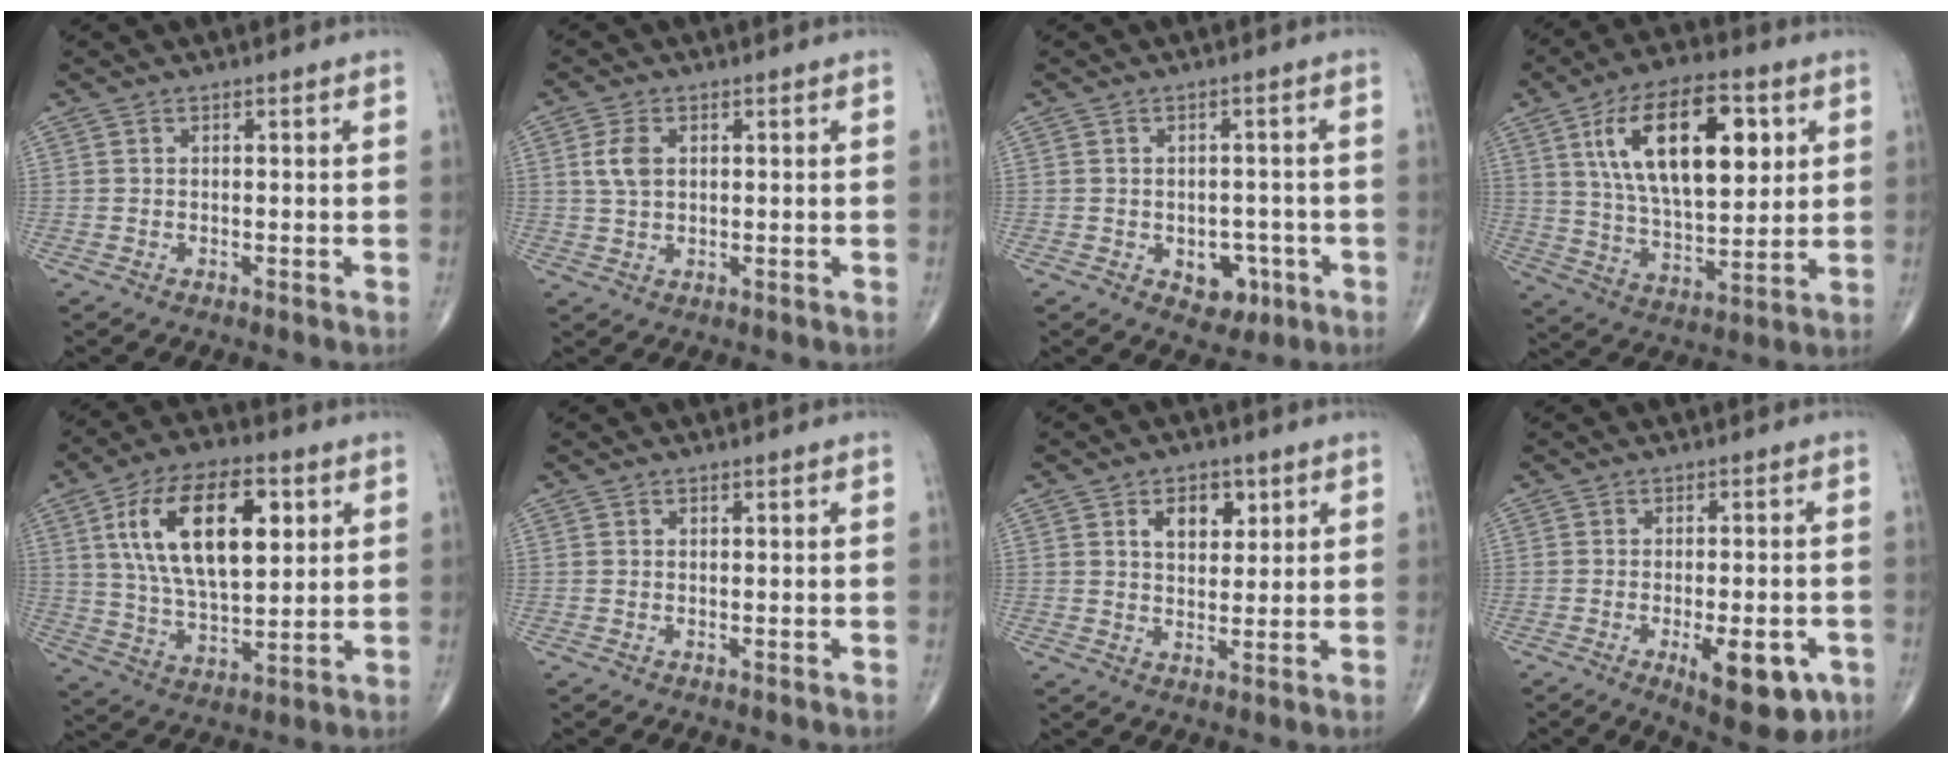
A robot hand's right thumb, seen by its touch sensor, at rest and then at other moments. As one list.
[{"total": 4.1, "force": [1.1, 2.5, 3.1], "torque": [-0.065, 0.000, 0.022]}, {"total": 5.4, "force": [-2.0, 3.9, 3.2], "torque": [-0.015, 0.013, -0.018]}, {"total": 21.1, "force": [6.9, 9.9, 17.3], "torque": [-0.267, -0.019, 0.120]}, {"total": 19.8, "force": [6.0, 9.5, 16.3], "torque": [-0.270, -0.009, 0.108]}, {"total": 0.0}, {"total": 5.9, "force": [2.5, 3.8, 3.7], "torque": [-0.030, -0.010, 0.036]}, {"total": 10.6, "force": [-4.2, 4.1, 8.9], "torque": [-0.108, 0.000, -0.049]}]